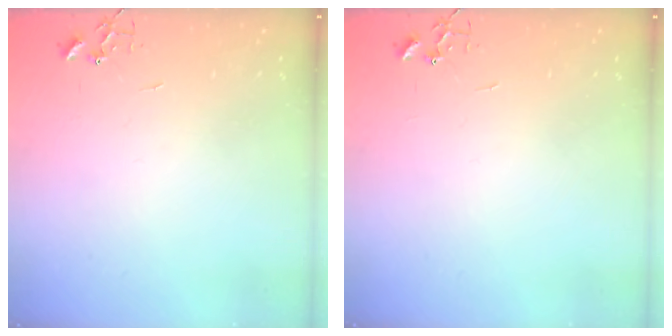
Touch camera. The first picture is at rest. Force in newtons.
{"total": 0.0}